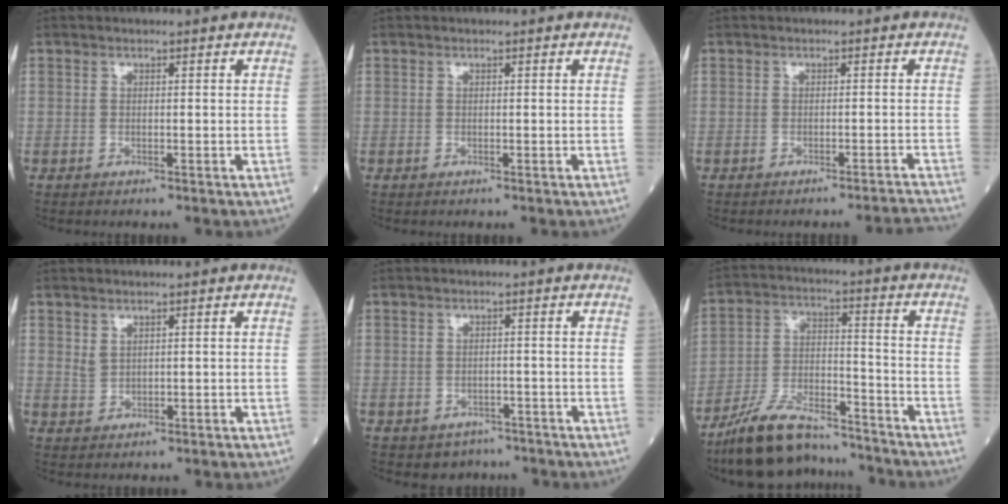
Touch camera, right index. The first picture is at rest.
{"total": 0.0}
{"total": 4.3, "force": [-4.0, -1.6, 0.2], "torque": [0.005, -0.003, -0.047]}
{"total": 1.4, "force": [0.9, 0.9, 0.7], "torque": [-0.014, 0.000, 0.025]}
{"total": 3.1, "force": [-2.2, 2.2, 0.1], "torque": [-0.002, 0.009, -0.028]}
{"total": 13.1, "force": [-11.7, 3.8, 4.7], "torque": [-0.089, 0.015, -0.207]}